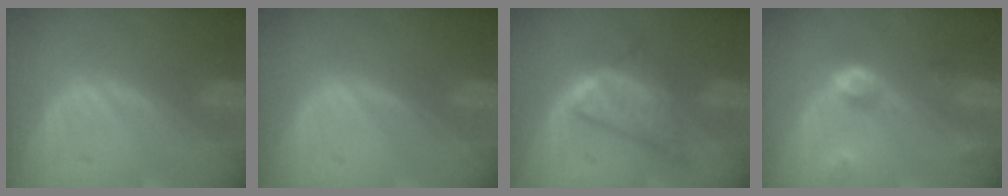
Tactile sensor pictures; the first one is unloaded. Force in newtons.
{"total": 0.0}
{"total": 6.2, "press": 5.8, "slide": 2.1}
{"total": 4.6, "press": 4.2, "slide": 1.9}